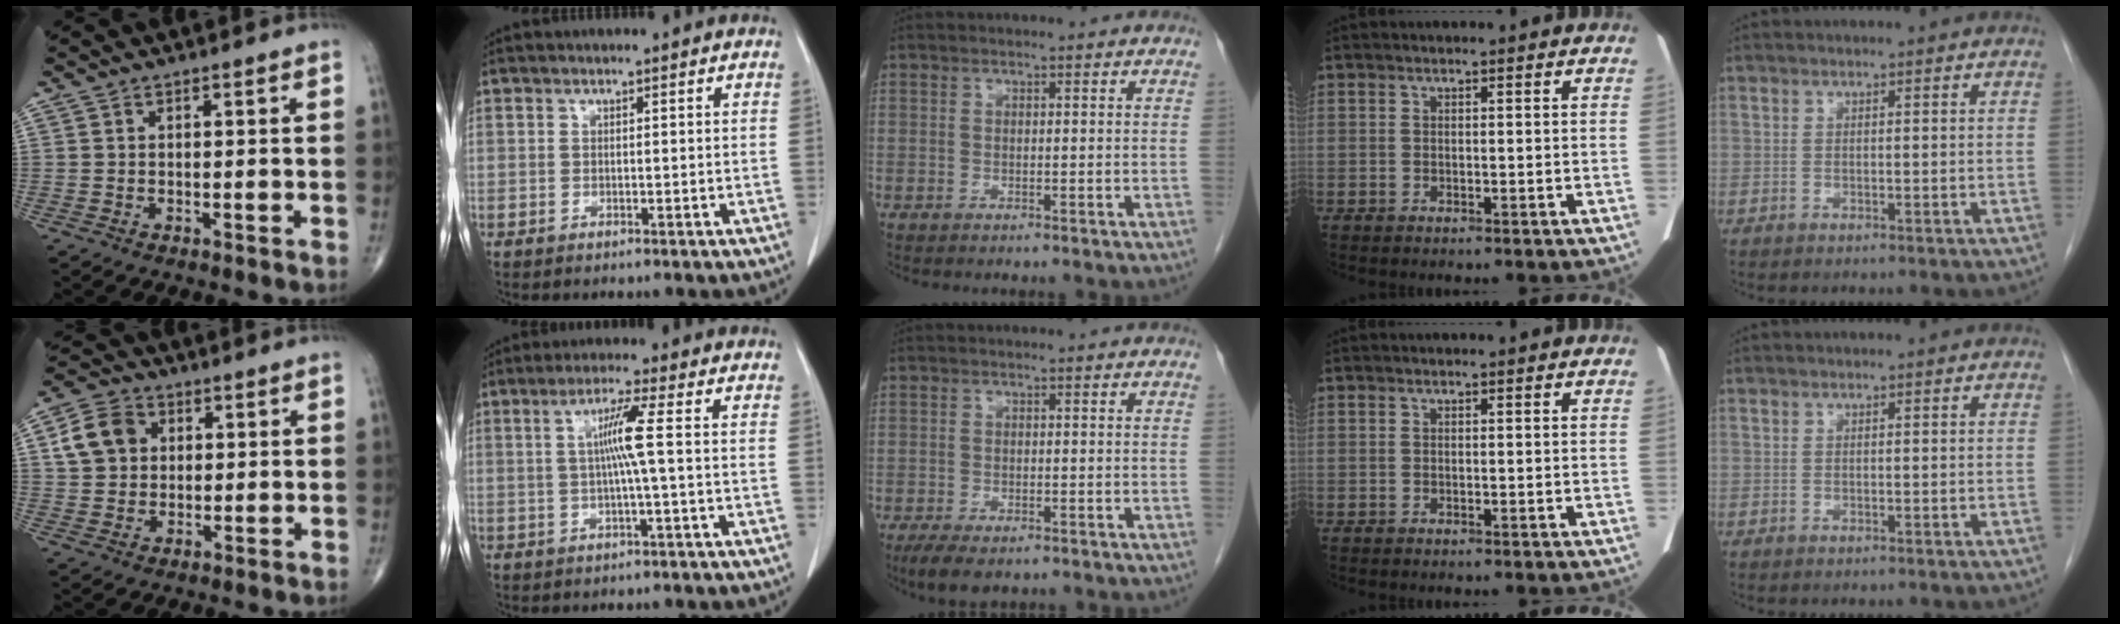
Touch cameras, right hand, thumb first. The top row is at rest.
{"thumb": {"total": 8.1, "force": [2.0, 6.6, 4.3], "torque": [-0.062, 0.006, 0.031]}, "index": {"total": 5.2, "force": [0.4, -1.0, 5.1], "torque": [-0.097, 0.006, 0.010]}, "middle": {"total": 4.6, "force": [-3.2, 1.8, 2.8], "torque": [-0.050, -0.010, -0.050]}}